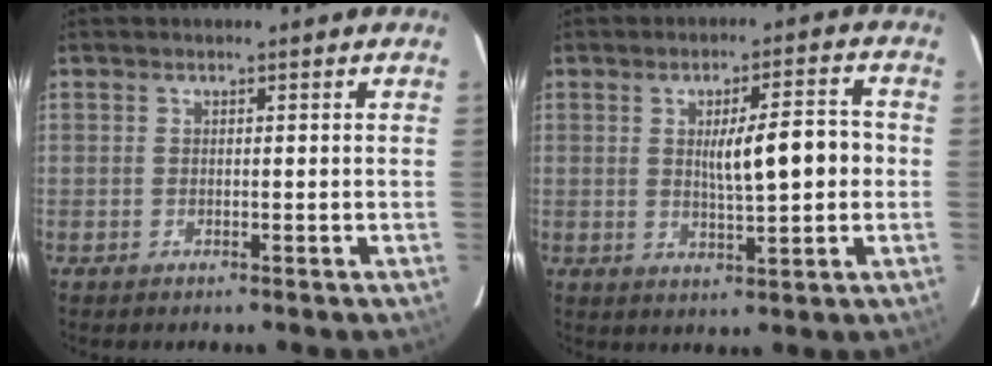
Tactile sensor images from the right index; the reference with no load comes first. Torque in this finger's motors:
{"motor_torque": [0.34, 0.02, 0.22, 0.08]}